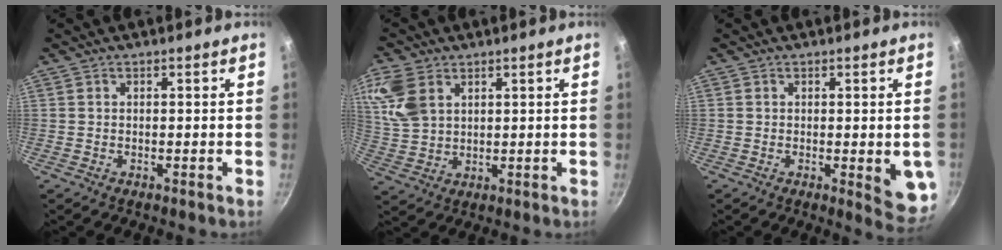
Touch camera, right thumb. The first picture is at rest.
{"total": 9.5, "force": [4.0, 6.3, 5.8], "torque": [-0.114, -0.010, 0.086]}
{"total": 6.8, "force": [-0.8, 2.3, 6.3], "torque": [-0.059, -0.007, -0.007]}